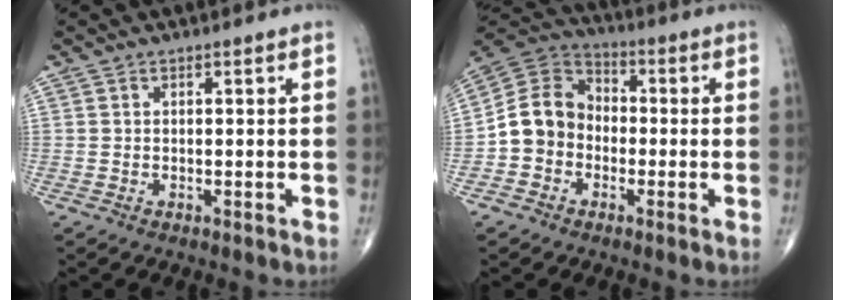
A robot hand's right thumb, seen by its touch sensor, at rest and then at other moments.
{"total": 10.4, "force": [-2.1, 8.8, 5.2], "torque": [-0.079, 0.039, -0.054]}